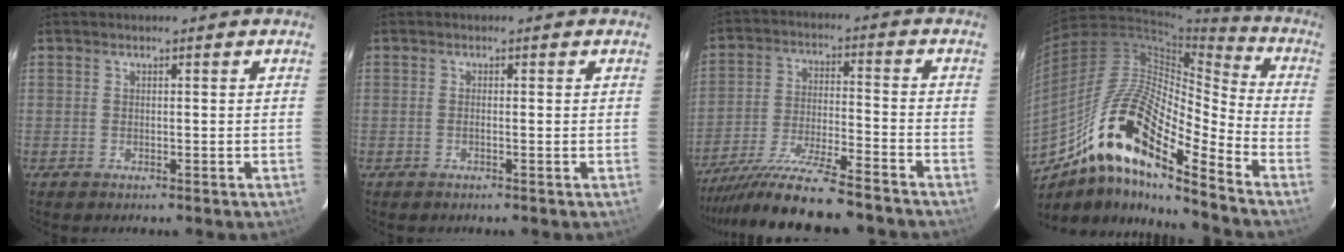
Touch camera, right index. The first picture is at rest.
{"total": 0.5, "force": [-0.2, 0.0, 0.5], "torque": [-0.010, 0.001, -0.003]}
{"total": 15.1, "force": [-13.1, 0.7, 7.5], "torque": [-0.141, -0.021, -0.225]}
{"total": 19.6, "force": [-11.1, 4.3, 15.6], "torque": [-0.302, 0.018, -0.191]}